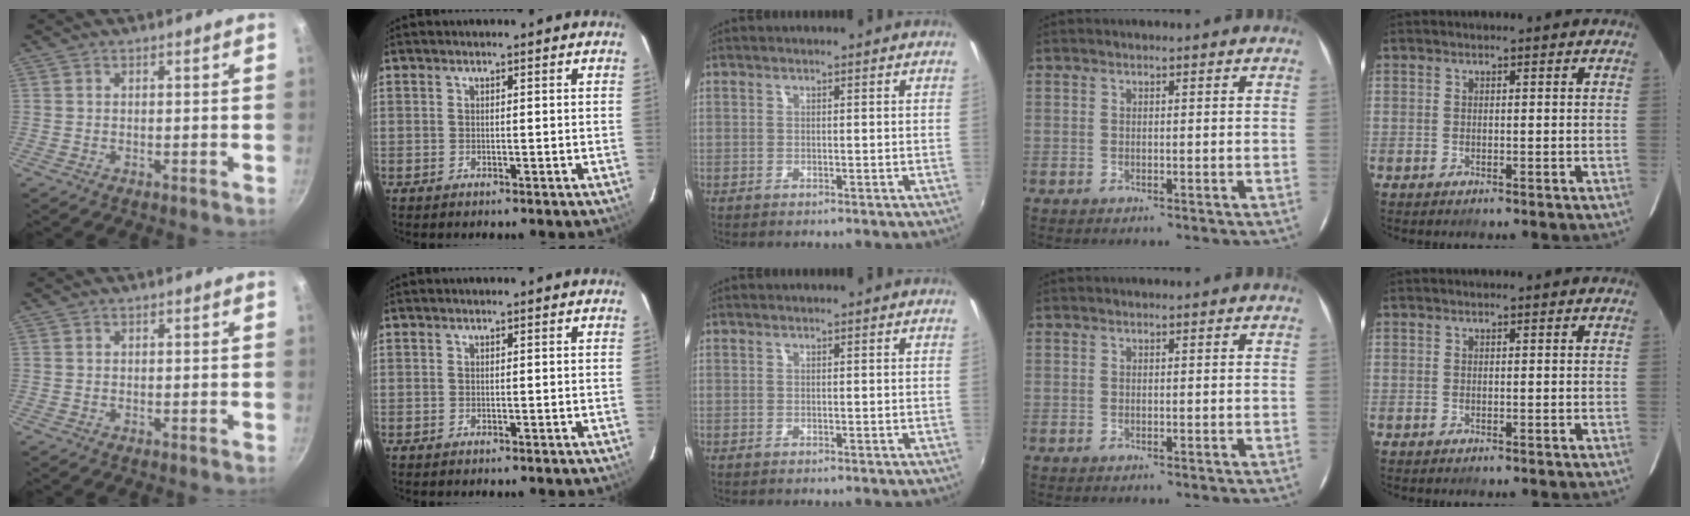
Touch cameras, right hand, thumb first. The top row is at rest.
{}